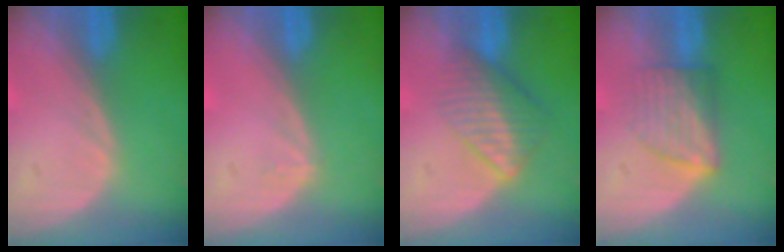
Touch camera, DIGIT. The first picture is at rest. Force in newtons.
{"total": 0.6, "press": 0.4, "slide": 0.5}
{"total": 6.7, "press": 5.9, "slide": 3.1}
{"total": 5.9, "press": 5.6, "slide": 1.8}